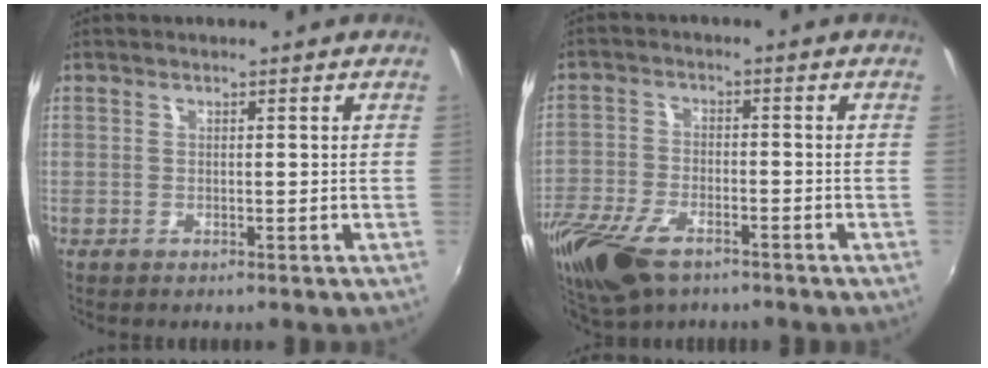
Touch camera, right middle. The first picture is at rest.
{"total": 13.7, "force": [-8.9, 6.5, 8.2], "torque": [-0.202, -0.039, -0.169]}